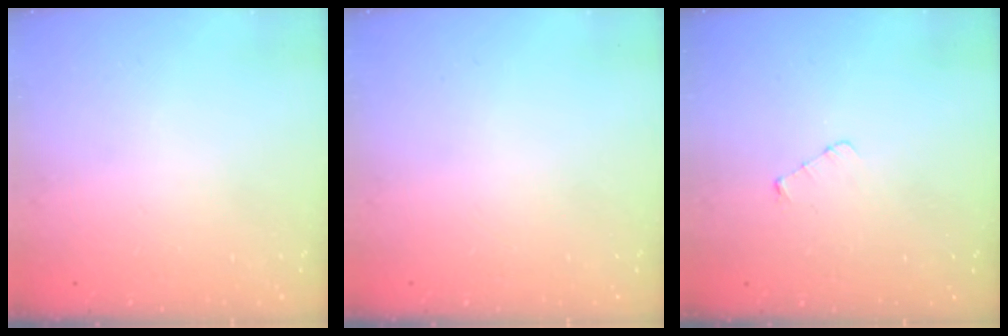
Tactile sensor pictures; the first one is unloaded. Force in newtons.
{"total": 0.0}
{"total": 3.0, "press": 3.0, "slide": 0.3}